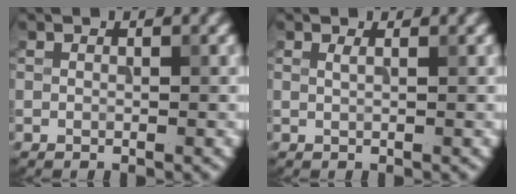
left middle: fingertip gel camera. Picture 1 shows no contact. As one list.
[{"total": 0.9, "force": [0.5, 0.3, 0.6], "torque": [-0.008, -0.001, 0.004]}]